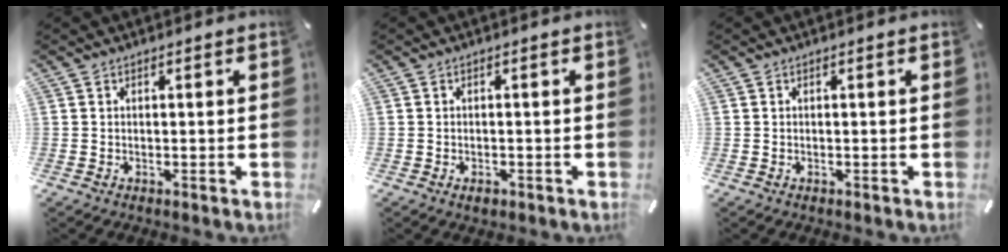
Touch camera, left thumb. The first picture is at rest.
{"total": 1.6, "force": [-0.8, 1.0, 0.9], "torque": [-0.017, 0.003, -0.016]}
{"total": 0.0}